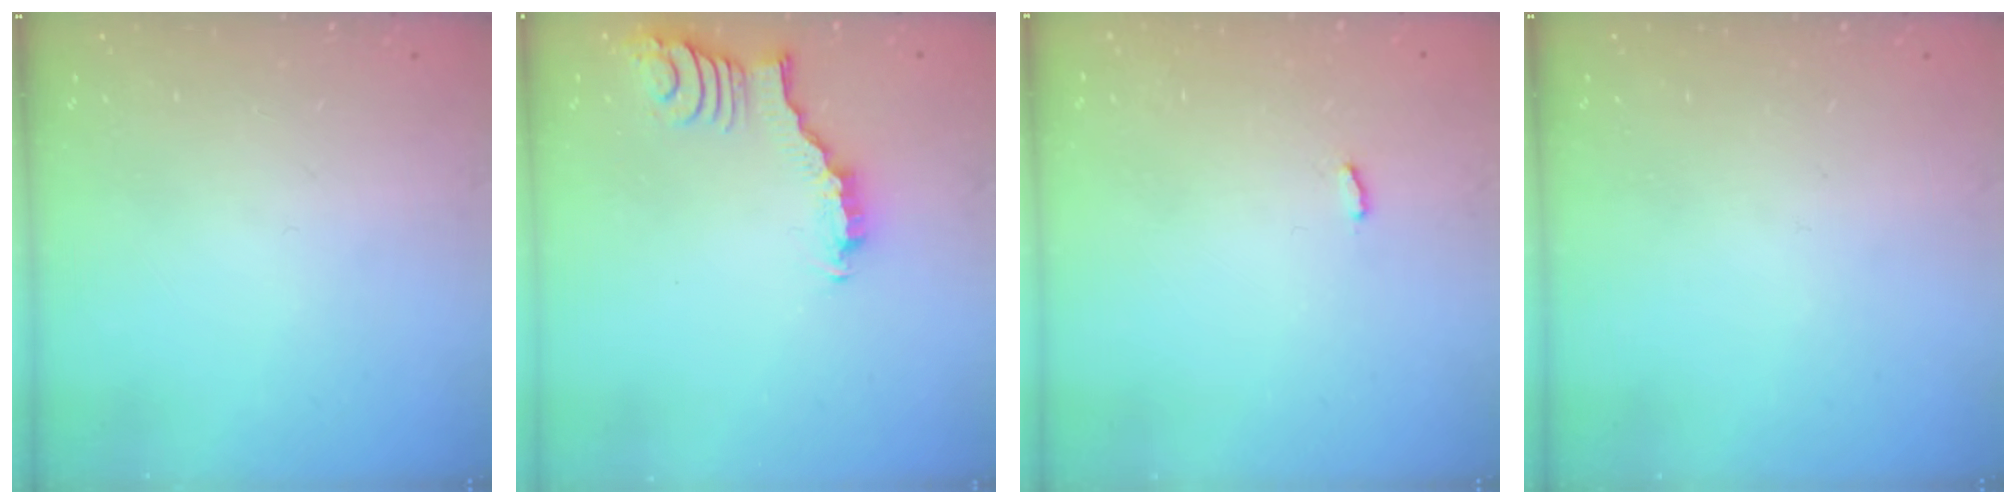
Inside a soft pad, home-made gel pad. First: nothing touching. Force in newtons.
{"total": 2.5, "press": 2.5, "slide": 0.4}
{"total": 2.2, "press": 2.2, "slide": 0.2}
{"total": 0.0}